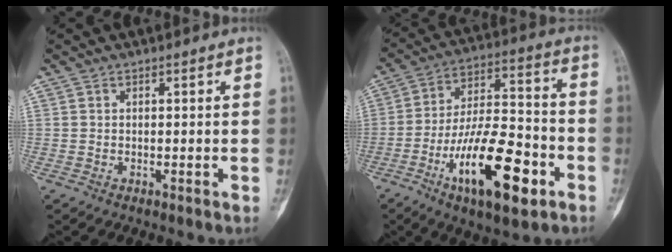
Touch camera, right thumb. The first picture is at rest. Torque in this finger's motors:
{"motor_torque": [1.19, 1.72, 1.34, -1.43, 0.20]}